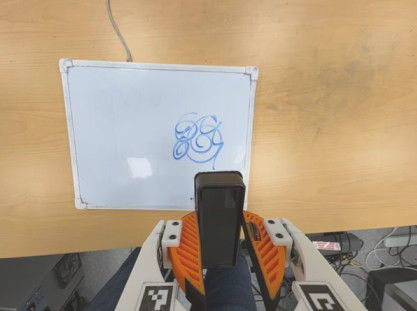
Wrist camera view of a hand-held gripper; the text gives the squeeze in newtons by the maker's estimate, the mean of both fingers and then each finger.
{"total": 4.6, "left": 4.4, "right": 4.9}